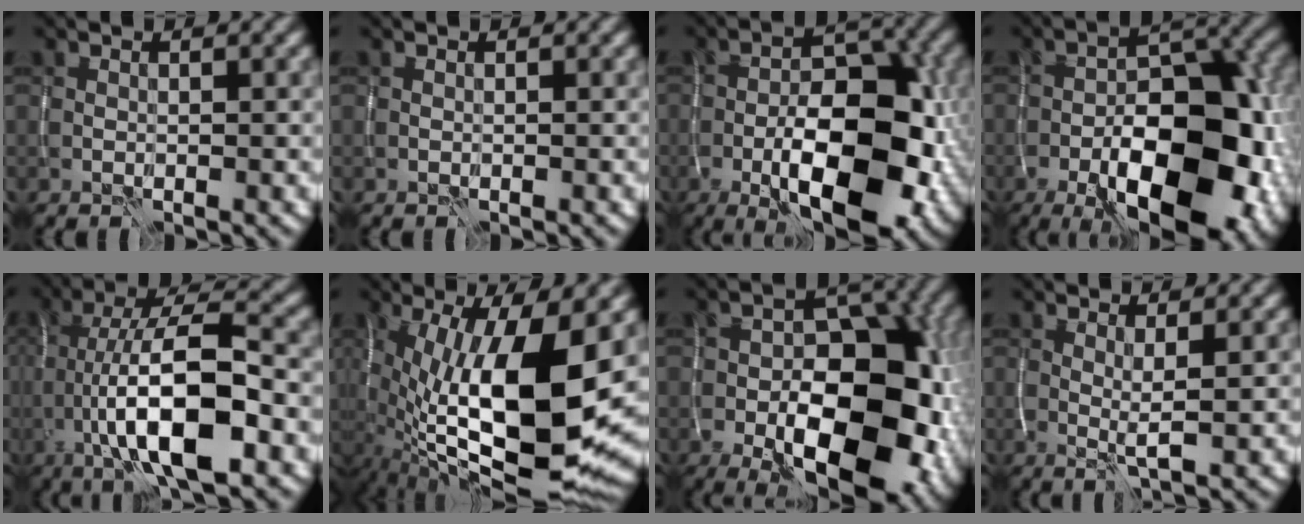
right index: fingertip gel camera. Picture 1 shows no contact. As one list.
[{"total": 0.0}, {"total": 11.8, "force": [-4.0, 5.4, 9.7], "torque": [-0.156, -0.005, -0.066]}, {"total": 13.8, "force": [-5.4, 6.5, 10.9], "torque": [-0.149, -0.005, -0.088]}, {"total": 11.4, "force": [-3.8, 3.2, 10.3], "torque": [-0.177, 0.015, -0.070]}, {"total": 16.9, "force": [-1.8, 6.5, 15.5], "torque": [-0.275, -0.007, -0.024]}, {"total": 14.7, "force": [-4.4, 8.3, 11.4], "torque": [-0.155, -0.018, -0.070]}, {"total": 1.9, "force": [0.3, 0.2, 1.9], "torque": [-0.033, -0.010, 0.008]}]